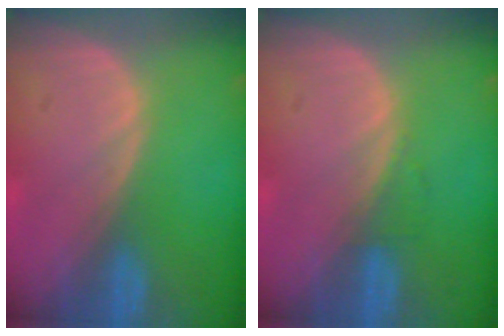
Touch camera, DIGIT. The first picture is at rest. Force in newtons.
{"total": 0.7, "press": 0.7, "slide": 0.1}